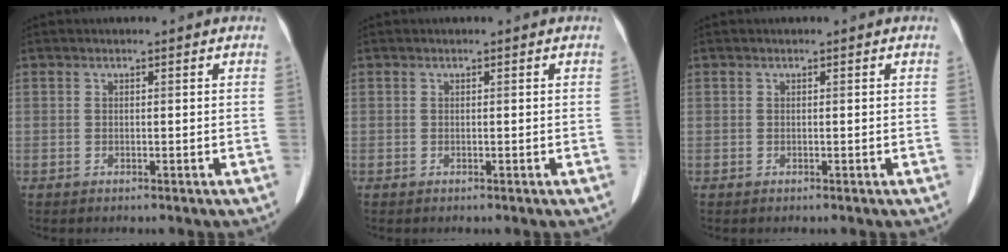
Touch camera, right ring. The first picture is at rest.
{"total": 0.0}
{"total": 0.0}